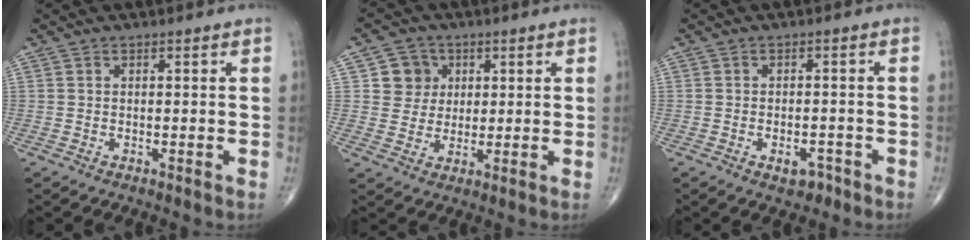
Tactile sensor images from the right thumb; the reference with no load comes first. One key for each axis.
{"total": 6.3, "fx": 1.8, "fy": 5.9, "fz": 1.3, "tx": 0.011, "ty": 0.000, "tz": 0.027}
{"total": 3.2, "fx": -1.9, "fy": 1.9, "fz": 1.9, "tx": -0.018, "ty": 0.013, "tz": -0.022}